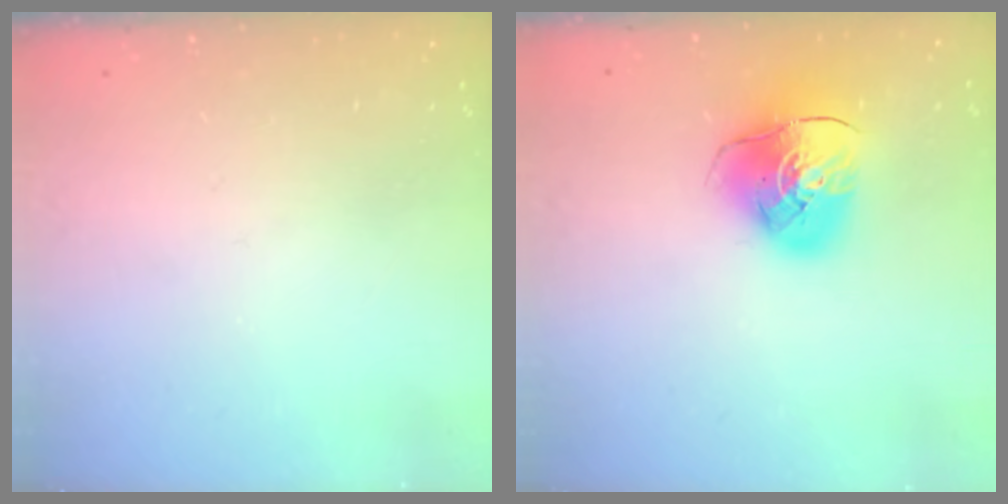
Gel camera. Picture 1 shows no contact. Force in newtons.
{"total": 10.6, "press": 10.5, "slide": 1.2}